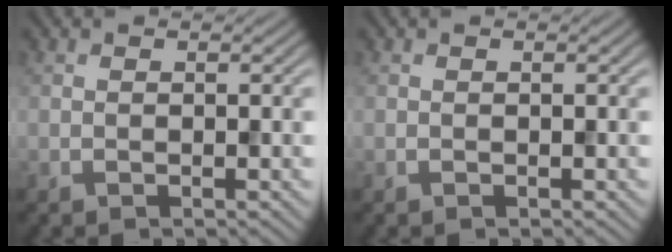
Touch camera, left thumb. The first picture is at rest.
{"total": 0.0}